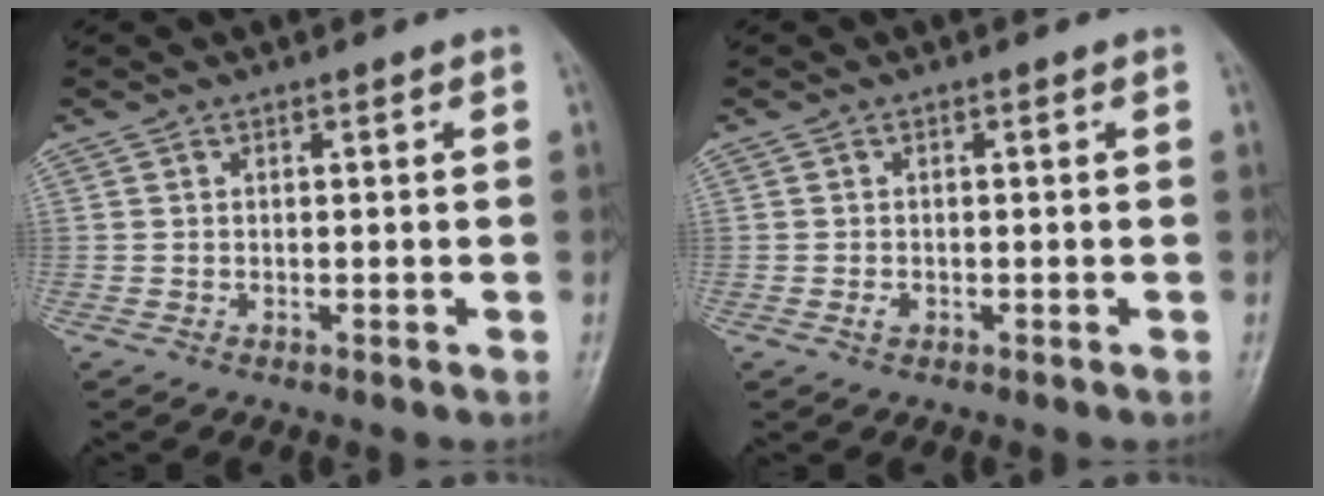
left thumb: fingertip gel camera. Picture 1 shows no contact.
{"total": 1.0, "force": [-0.4, 0.7, 0.6], "torque": [-0.011, -0.001, -0.006]}